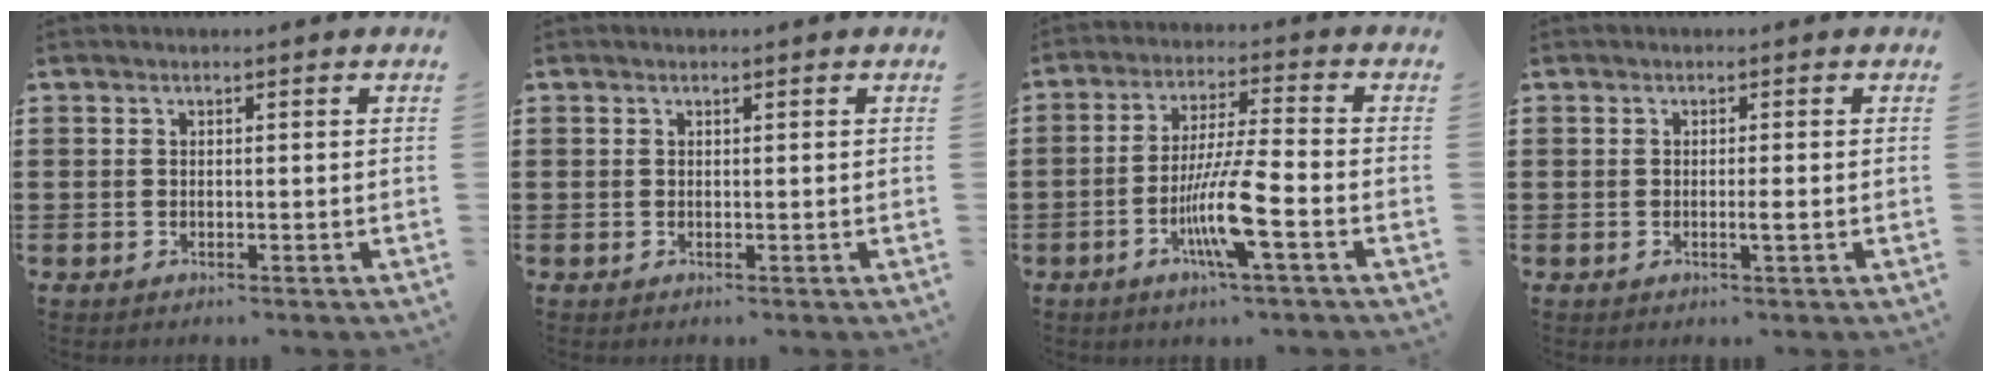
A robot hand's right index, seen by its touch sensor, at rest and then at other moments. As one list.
[{"total": 0.0}, {"total": 9.5, "force": [-3.8, 0.7, 8.7], "torque": [-0.167, -0.010, -0.072]}, {"total": 1.4, "force": [-0.4, -0.1, 1.4], "torque": [-0.022, -0.004, -0.008]}]